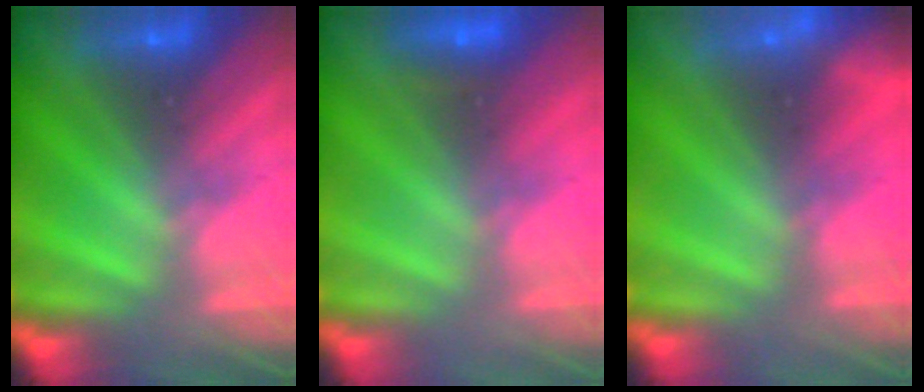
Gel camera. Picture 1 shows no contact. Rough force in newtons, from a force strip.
{"total": 1.9}
{"total": 4.4}